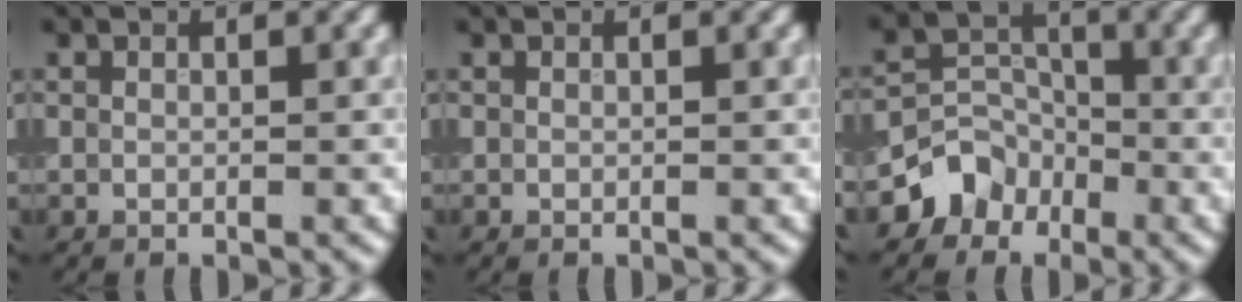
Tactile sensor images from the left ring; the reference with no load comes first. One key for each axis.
{"total": 0.0}
{"total": 3.7, "fx": -2.2, "fy": 2.8, "fz": 0.6, "tx": 0.002, "ty": 0.010, "tz": -0.044}